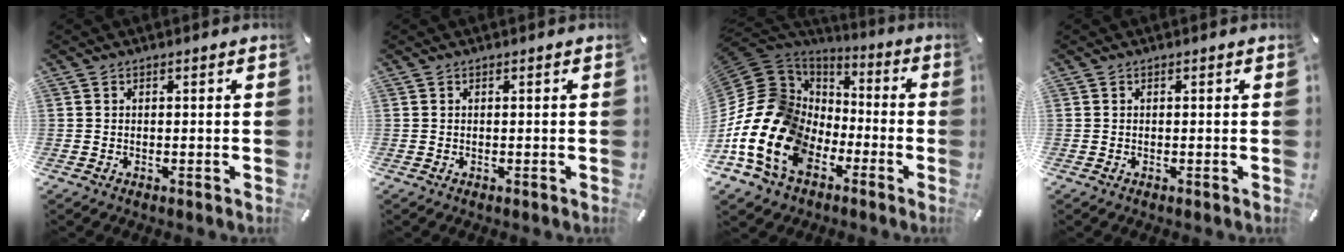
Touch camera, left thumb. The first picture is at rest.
{"total": 0.0}
{"total": 19.8, "force": [-7.0, 15.1, 10.6], "torque": [-0.249, 0.003, -0.116]}
{"total": 0.0}